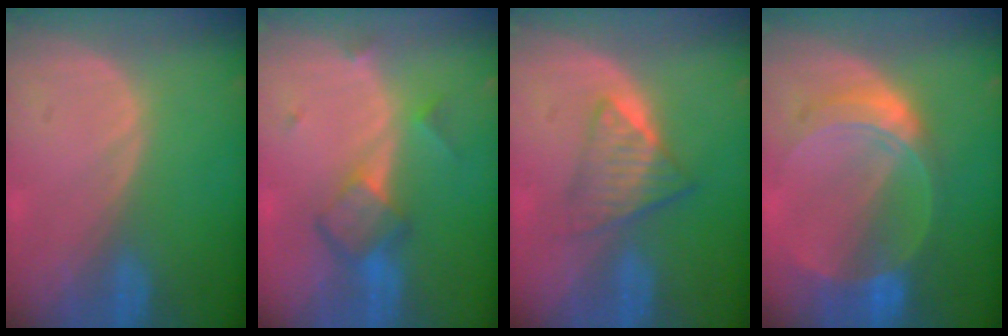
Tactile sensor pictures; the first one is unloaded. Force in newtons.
{"total": 6.0, "press": 5.2, "slide": 3.0}
{"total": 6.0, "press": 5.1, "slide": 3.1}
{"total": 7.6, "press": 6.8, "slide": 3.5}